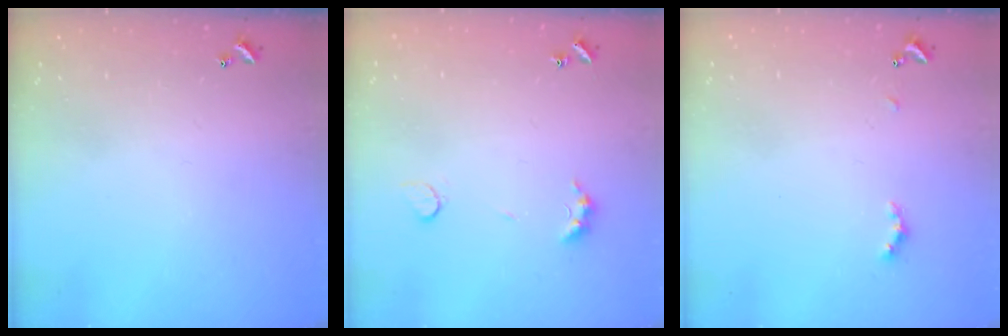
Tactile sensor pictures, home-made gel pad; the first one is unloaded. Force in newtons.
{"total": 3.9, "press": 3.9, "slide": 0.6}
{"total": 2.6, "press": 2.6, "slide": 0.6}